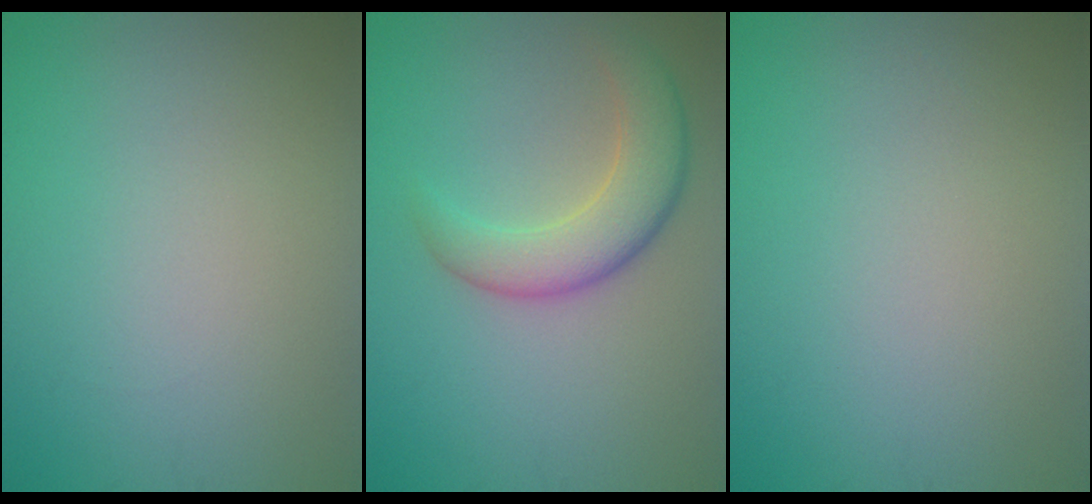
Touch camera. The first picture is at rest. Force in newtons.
{"total": 4.8, "press": 4.8, "slide": 0.3}
{"total": 0.0}